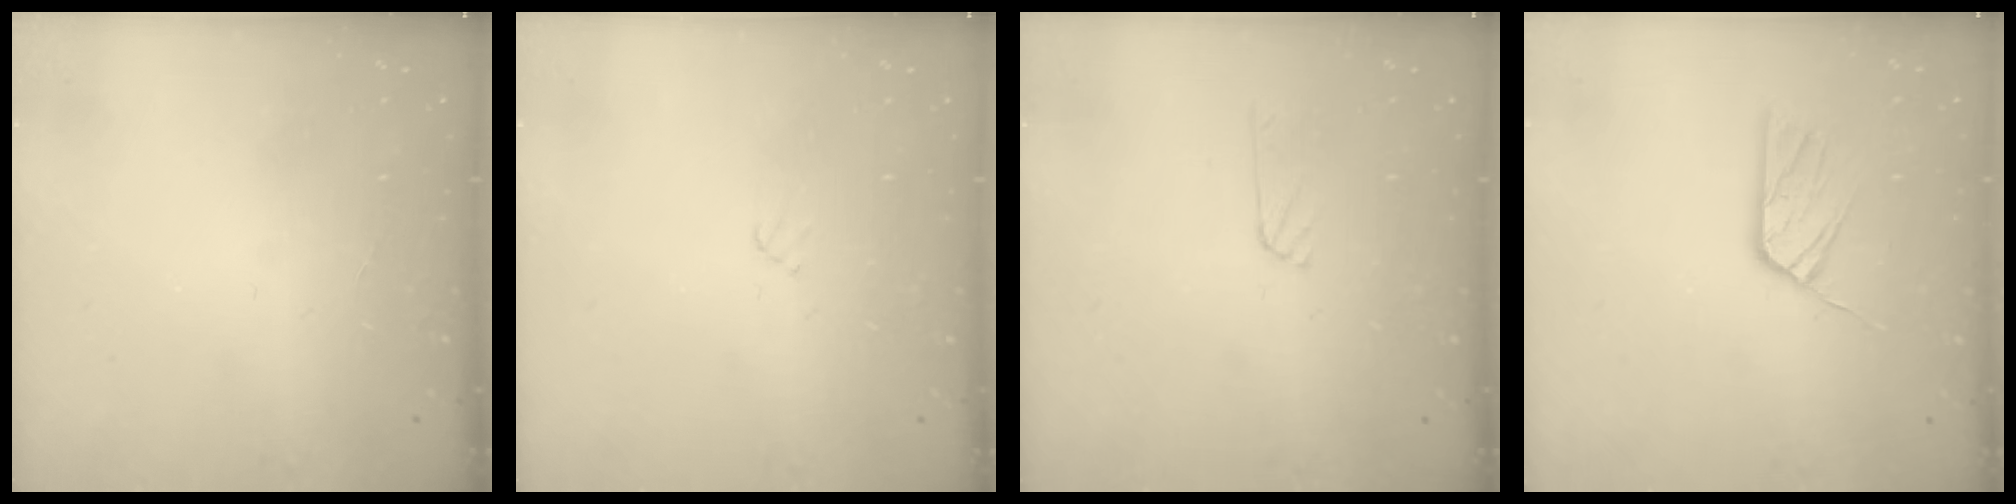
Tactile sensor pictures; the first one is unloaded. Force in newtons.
{"total": 2.7, "press": 2.6, "slide": 0.4}
{"total": 5.1, "press": 5.1, "slide": 0.5}
{"total": 7.4, "press": 7.3, "slide": 0.6}